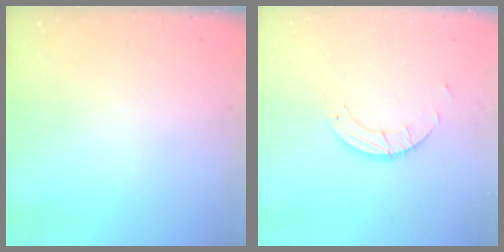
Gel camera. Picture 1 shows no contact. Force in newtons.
{"total": 4.3, "press": 4.3, "slide": 0.3}